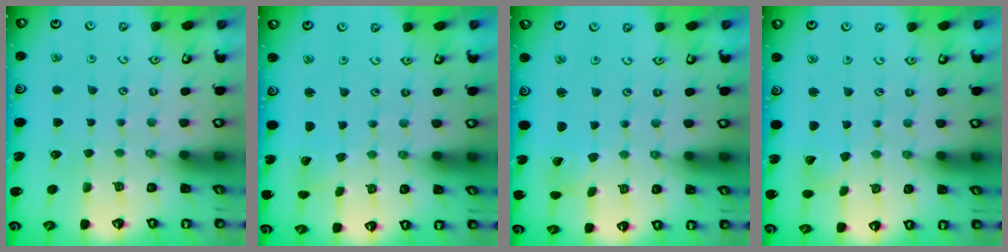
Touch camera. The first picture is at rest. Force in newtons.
{"total": 1.9, "press": 1.9, "slide": 0.1}
{"total": 1.7, "press": 1.7, "slide": 0.1}
{"total": 2.4, "press": 2.4, "slide": 0.2}